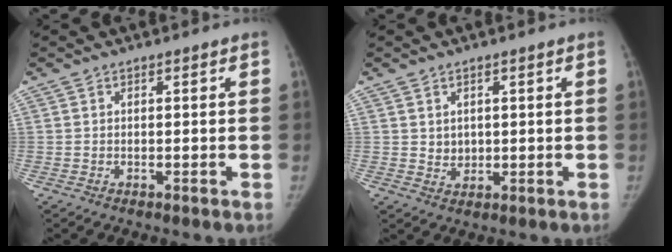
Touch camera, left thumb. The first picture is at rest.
{"total": 2.4, "force": [0.8, 2.0, 1.0], "torque": [-0.008, -0.009, 0.022]}